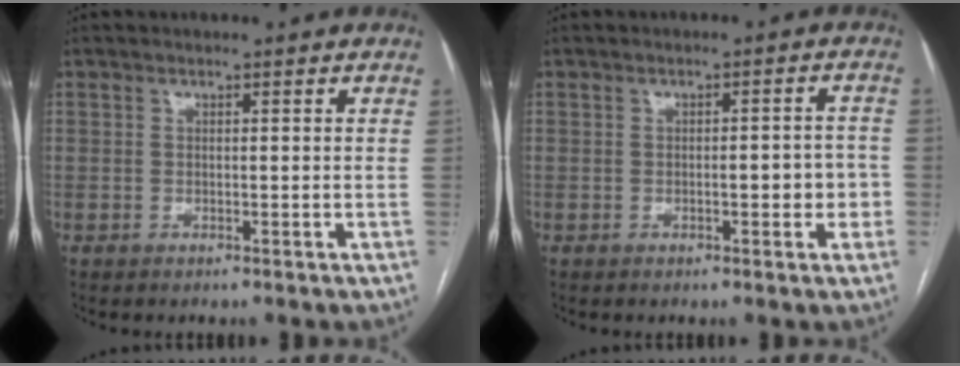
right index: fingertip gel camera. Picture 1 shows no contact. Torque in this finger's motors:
{"motor_torque": [0.63, -0.13, 0.06, 0.05]}